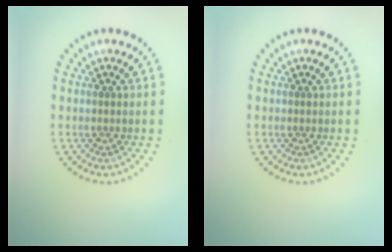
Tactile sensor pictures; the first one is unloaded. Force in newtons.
{"total": 0.0}